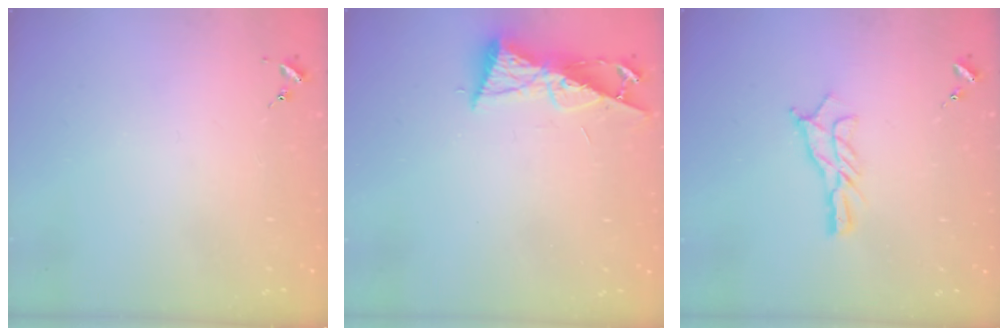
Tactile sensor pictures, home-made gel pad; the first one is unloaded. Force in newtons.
{"total": 8.3, "press": 8.3, "slide": 0.8}
{"total": 9.4, "press": 9.4, "slide": 0.5}